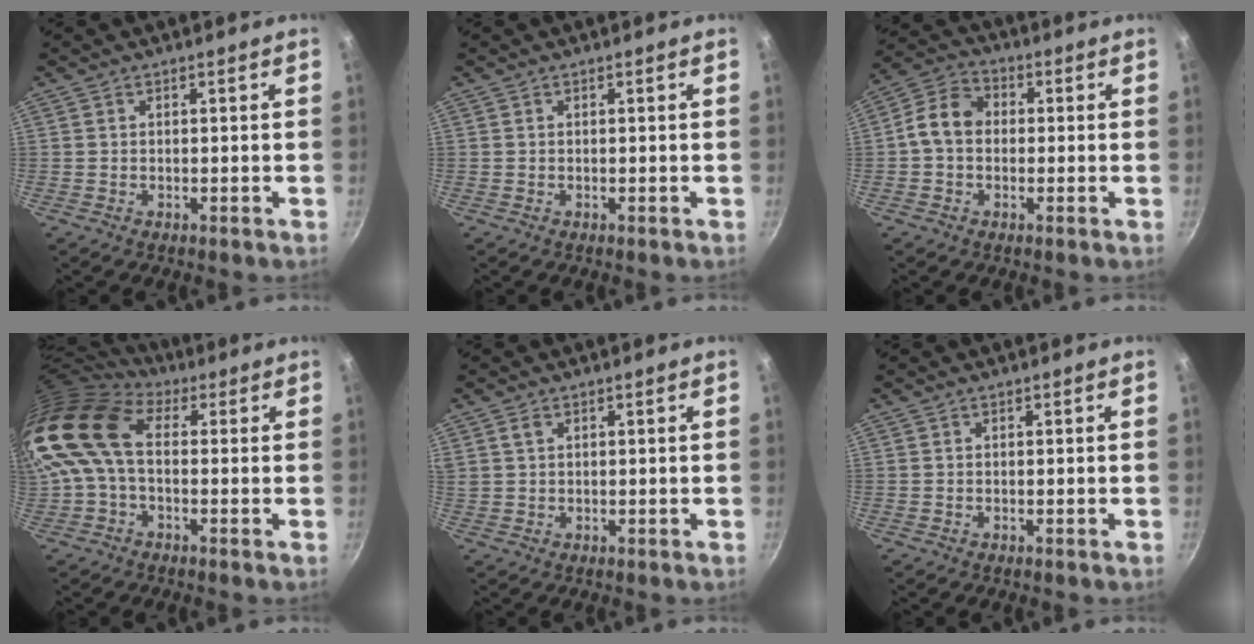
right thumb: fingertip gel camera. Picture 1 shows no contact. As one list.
[{"total": 0.0}, {"total": 7.9, "force": [-0.1, 6.3, 4.9], "torque": [-0.067, 0.022, -0.024]}, {"total": 15.1, "force": [1.5, 9.4, 11.7], "torque": [-0.234, 0.025, 0.012]}, {"total": 1.8, "force": [0.9, 1.1, 1.0], "torque": [-0.018, 0.001, 0.018]}, {"total": 0.0}]